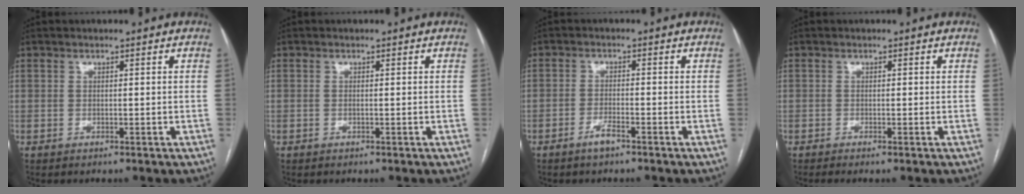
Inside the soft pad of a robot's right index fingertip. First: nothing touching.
{"total": 0.0}
{"total": 2.5, "force": [-1.8, 0.1, 1.7], "torque": [-0.035, -0.001, -0.036]}
{"total": 2.1, "force": [-1.3, 0.0, 1.6], "torque": [-0.031, -0.005, -0.025]}